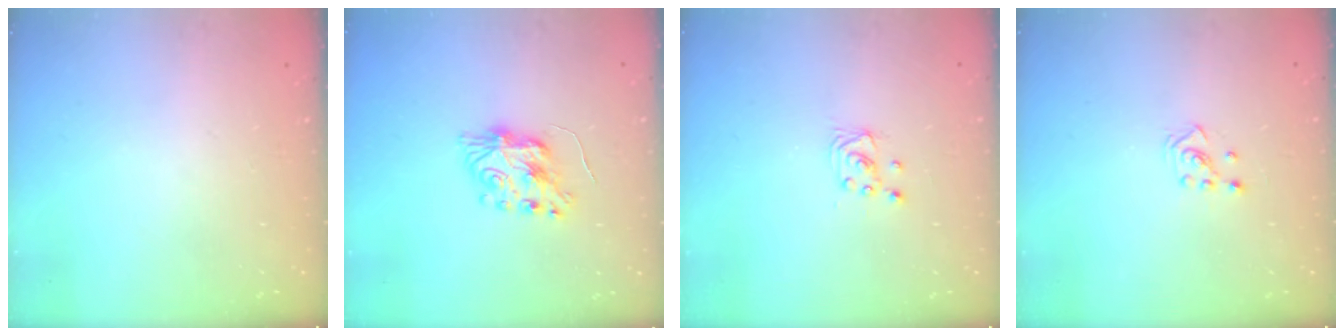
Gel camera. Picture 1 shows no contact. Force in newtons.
{"total": 8.7, "press": 8.6, "slide": 0.6}
{"total": 2.5, "press": 2.5, "slide": 0.2}
{"total": 2.3, "press": 2.2, "slide": 0.8}